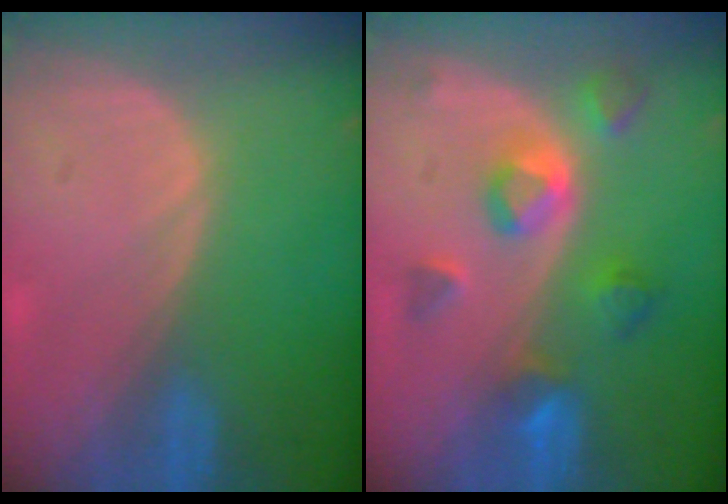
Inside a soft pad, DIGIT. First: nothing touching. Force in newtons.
{"total": 7.6, "press": 6.8, "slide": 3.4}